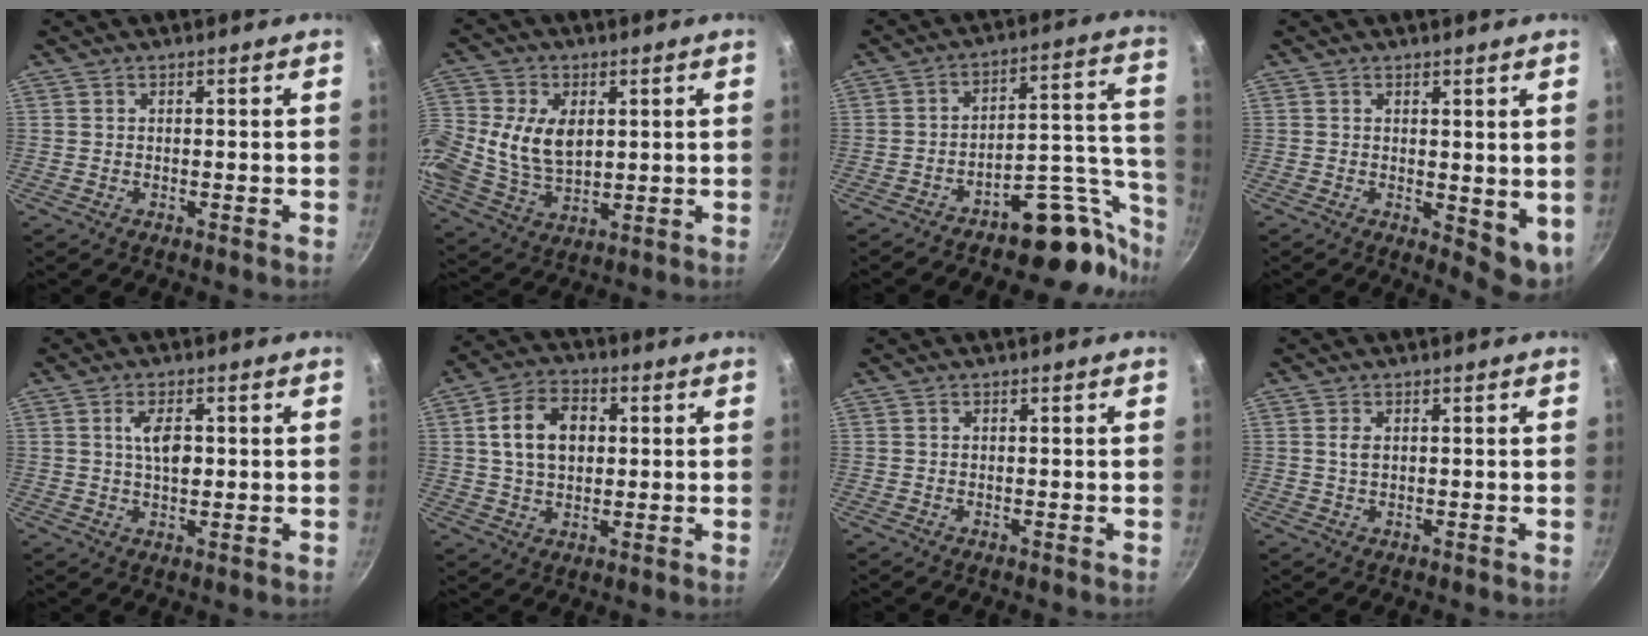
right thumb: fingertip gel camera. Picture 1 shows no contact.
{"total": 13.1, "force": [1.9, 9.3, 9.1], "torque": [-0.181, -0.003, 0.035]}
{"total": 16.6, "force": [-11.8, 7.8, 8.7], "torque": [-0.033, 0.108, -0.171]}
{"total": 6.3, "force": [0.8, 3.2, 5.4], "torque": [-0.060, -0.011, 0.016]}
{"total": 5.5, "force": [0.8, 2.7, 4.7], "torque": [-0.073, 0.001, 0.013]}
{"total": 10.8, "force": [1.9, 7.6, 7.4], "torque": [-0.109, 0.013, 0.025]}
{"total": 0.0}
{"total": 2.0, "force": [0.5, 1.3, 1.5], "torque": [-0.026, -0.001, 0.009]}